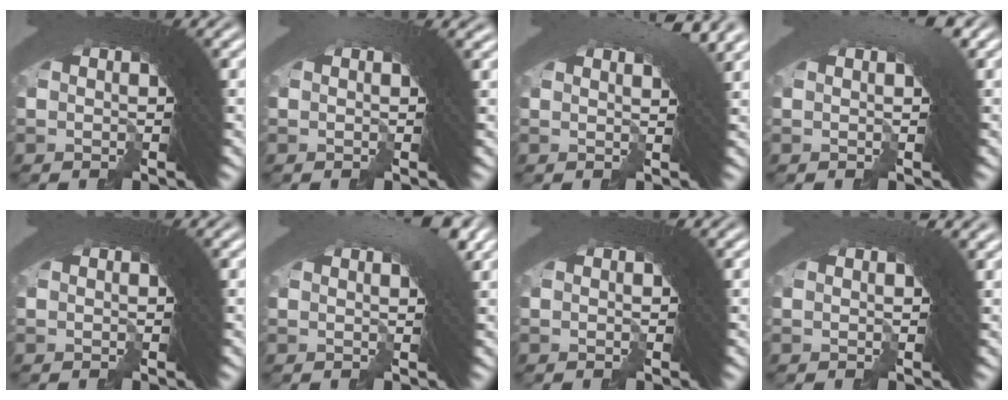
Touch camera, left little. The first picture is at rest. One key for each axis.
{"total": 0.9, "fx": 0.5, "fy": 0.4, "fz": 0.7, "tx": 0.001, "ty": 0.011, "tz": -0.002}
{"total": 3.5, "fx": 2.0, "fy": 0.7, "fz": 2.8, "tx": -0.029, "ty": 0.013, "tz": 0.023}
{"total": 2.1, "fx": 1.1, "fy": 0.6, "fz": 1.7, "tx": -0.007, "ty": 0.022, "tz": 0.005}
{"total": 0.0}
{"total": 3.4, "fx": 1.6, "fy": 0.9, "fz": 2.8, "tx": -0.021, "ty": 0.019, "tz": 0.014}
{"total": 0.0}
{"total": 1.6, "fx": 1.1, "fy": 0.2, "fz": 1.2, "tx": -0.009, "ty": 0.009, "tz": 0.011}